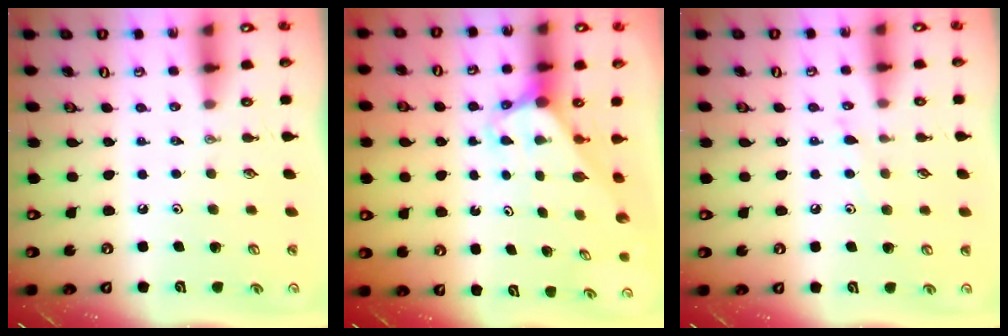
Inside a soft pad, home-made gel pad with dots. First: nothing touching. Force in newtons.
{"total": 3.3, "press": 3.3, "slide": 0.2}
{"total": 6.3, "press": 6.2, "slide": 0.7}